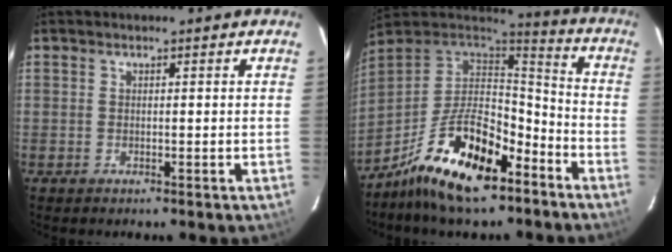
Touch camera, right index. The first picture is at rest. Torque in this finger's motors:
{"motor_torque": [1.78, -0.35, 1.05, 0.15]}